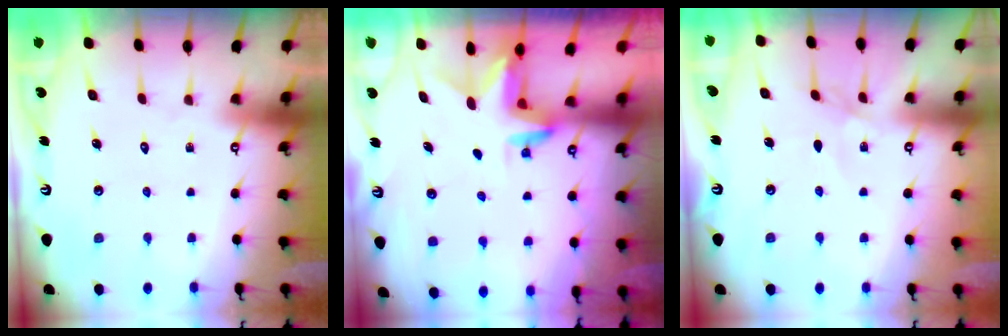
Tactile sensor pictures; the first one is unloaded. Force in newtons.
{"total": 3.0, "press": 3.0, "slide": 0.2}
{"total": 2.7, "press": 2.7, "slide": 0.5}